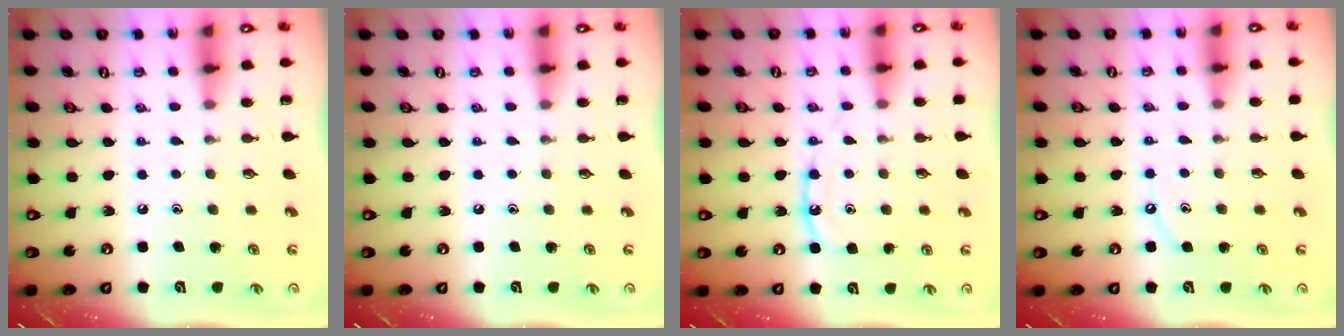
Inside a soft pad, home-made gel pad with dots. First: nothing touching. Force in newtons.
{"total": 0.0}
{"total": 9.5, "press": 9.5, "slide": 0.8}
{"total": 4.2, "press": 4.2, "slide": 0.6}